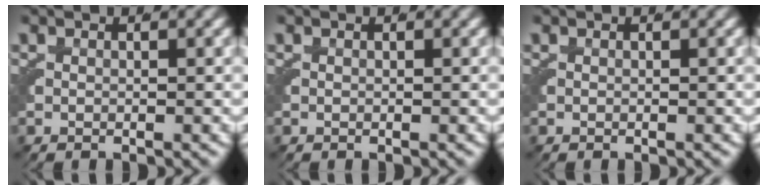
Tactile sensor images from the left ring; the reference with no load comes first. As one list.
[{"total": 0.0}, {"total": 0.0}]